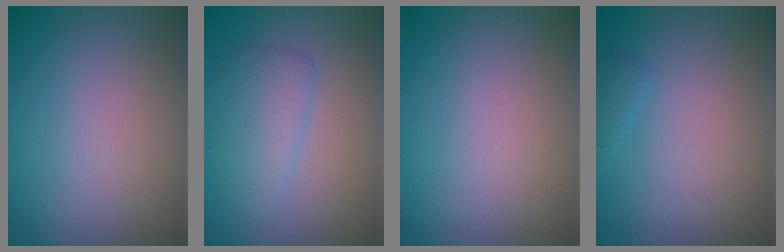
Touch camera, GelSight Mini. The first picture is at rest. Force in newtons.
{"total": 2.8, "press": 2.8, "slide": 0.1}
{"total": 0.0}
{"total": 0.8, "press": 0.8, "slide": 0.1}